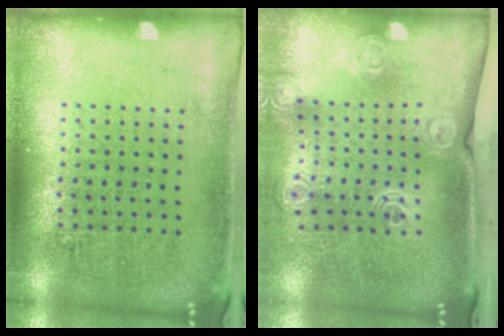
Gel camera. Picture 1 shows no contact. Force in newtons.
{"total": 1.8, "press": 1.5, "slide": 1.1}